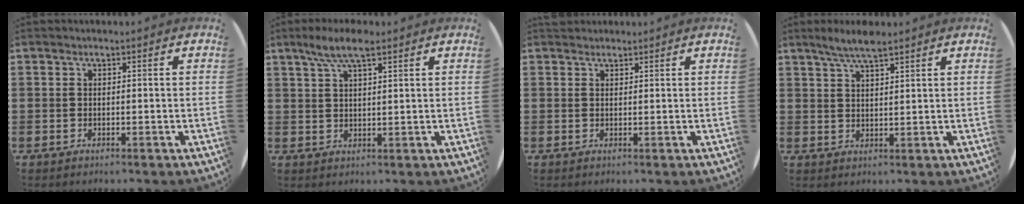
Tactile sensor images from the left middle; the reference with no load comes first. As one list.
[{"total": 5.5, "force": [3.7, 1.5, 3.8], "torque": [-0.072, 0.004, 0.064]}, {"total": 0.9, "force": [0.9, 0.3, -0.2], "torque": [0.012, 0.001, 0.015]}, {"total": 4.2, "force": [3.5, 0.6, 2.2], "torque": [-0.050, -0.001, 0.061]}]